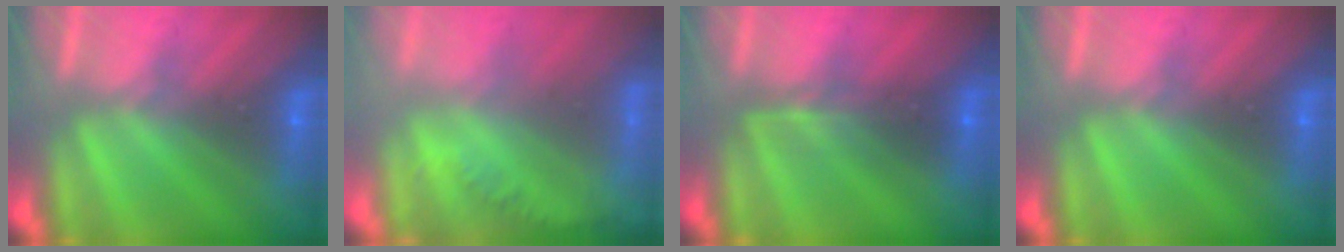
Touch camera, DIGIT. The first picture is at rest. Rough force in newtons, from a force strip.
{"total": 1.2}
{"total": 2.4}
{"total": 0.0}